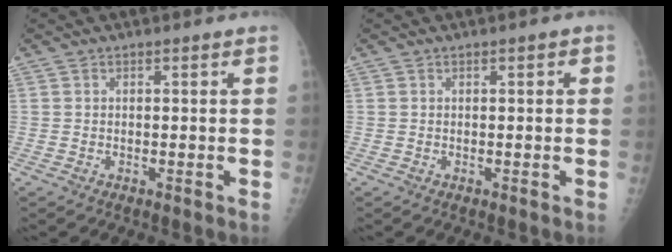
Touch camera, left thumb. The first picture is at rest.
{"total": 0.9, "force": [0.2, 0.4, 0.7], "torque": [-0.005, 0.003, -0.001]}